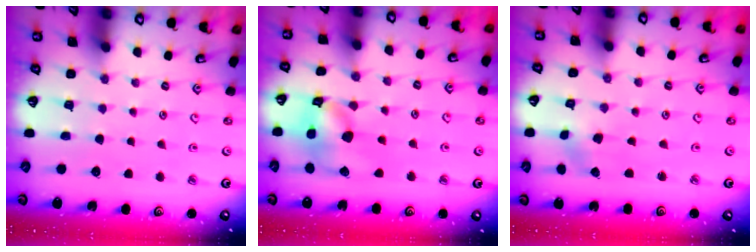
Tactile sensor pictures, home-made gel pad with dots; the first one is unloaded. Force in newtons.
{"total": 11.8, "press": 11.7, "slide": 1.8}
{"total": 2.9, "press": 2.9, "slide": 0.4}